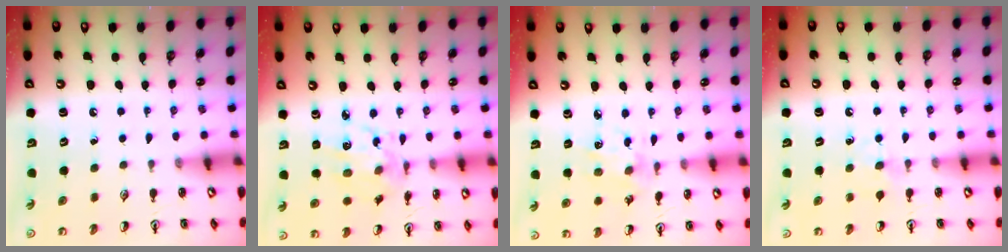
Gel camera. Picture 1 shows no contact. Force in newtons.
{"total": 8.5, "press": 8.4, "slide": 0.7}
{"total": 2.8, "press": 2.7, "slide": 0.7}
{"total": 5.7, "press": 5.7, "slide": 0.8}